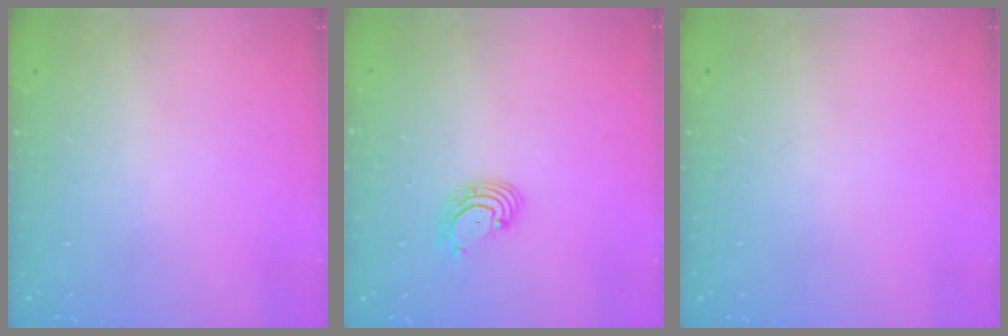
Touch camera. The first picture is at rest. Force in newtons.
{"total": 2.9, "press": 2.9, "slide": 0.3}
{"total": 0.0}